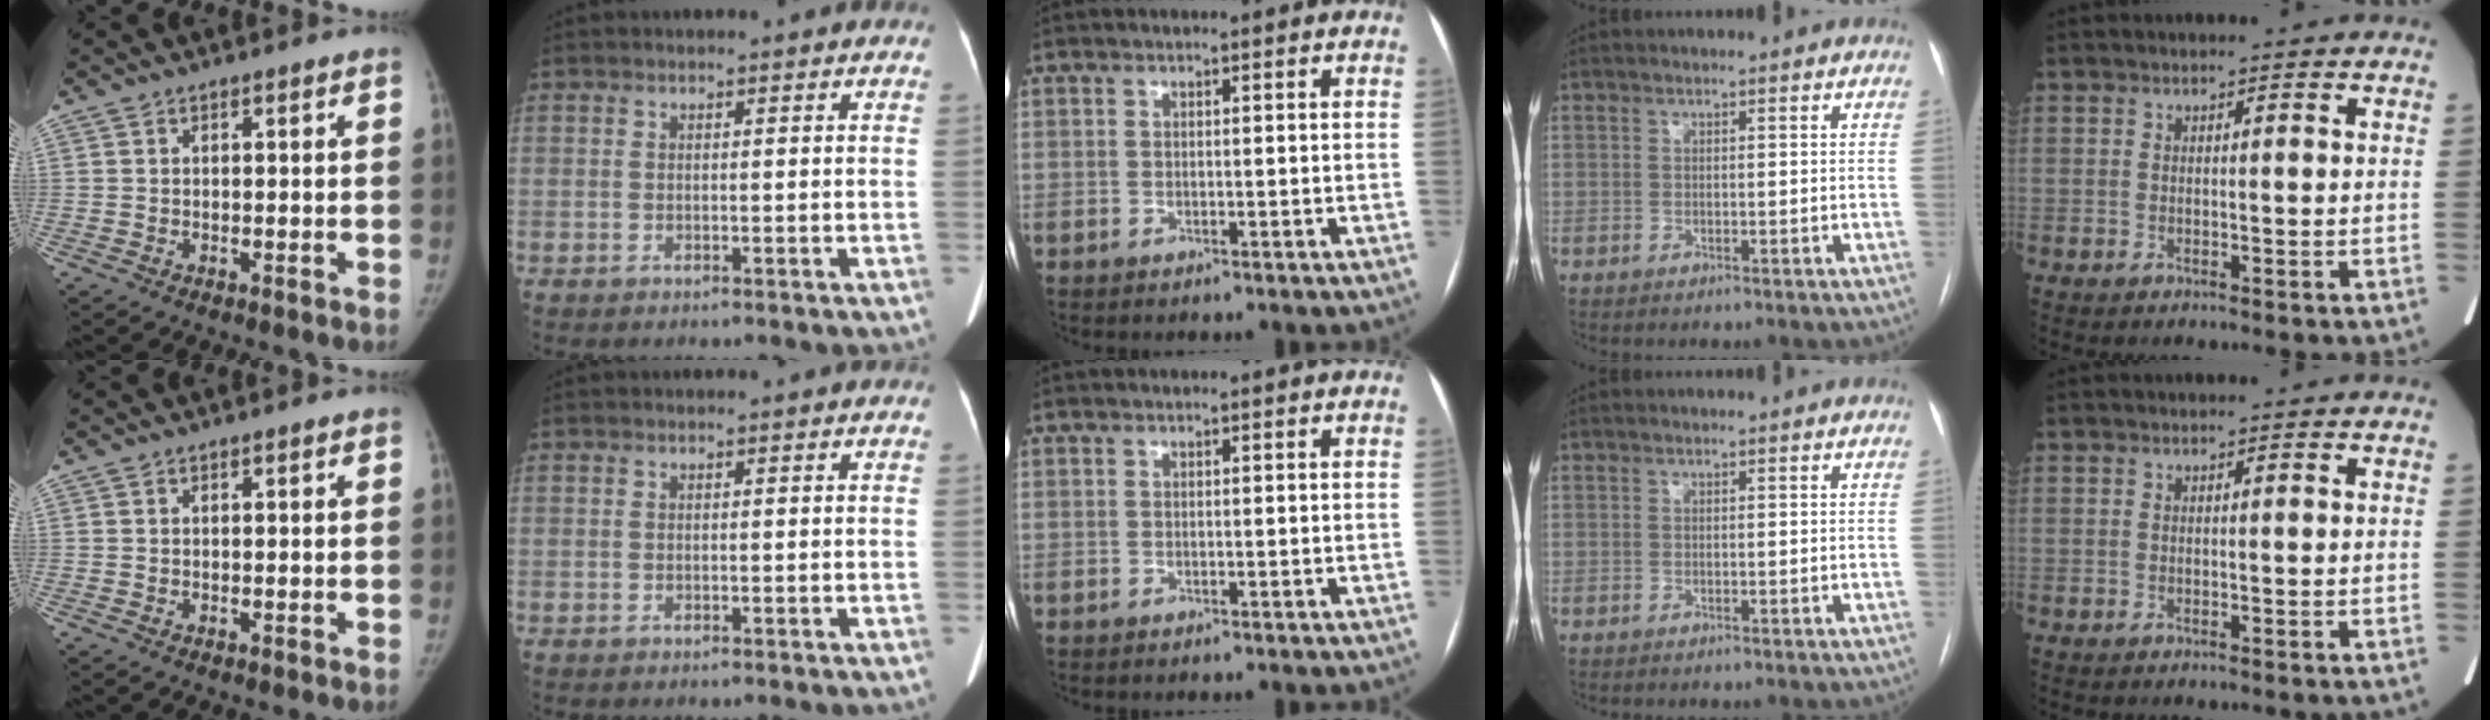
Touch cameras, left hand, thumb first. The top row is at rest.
{}